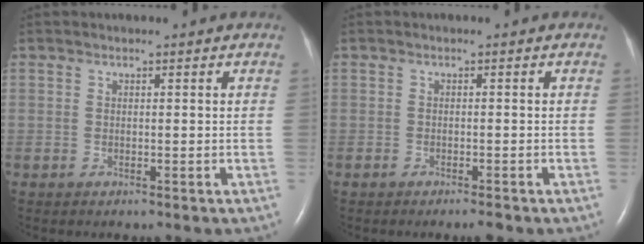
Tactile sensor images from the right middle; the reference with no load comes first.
{"total": 1.5, "force": [-1.3, 0.2, 0.9], "torque": [-0.019, -0.002, -0.019]}